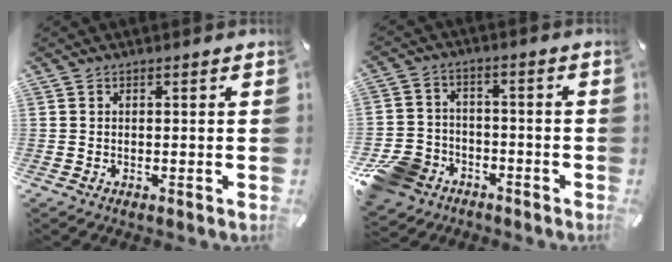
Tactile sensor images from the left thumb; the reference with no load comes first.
{"total": 10.6, "force": [-6.3, 8.1, 2.8], "torque": [-0.067, 0.051, -0.113]}